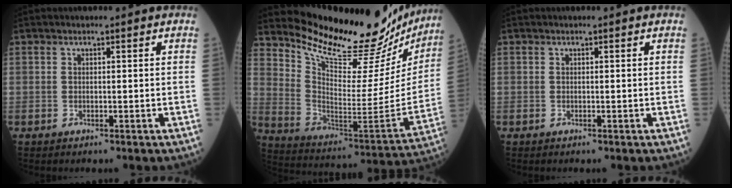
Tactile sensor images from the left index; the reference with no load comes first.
{"total": 26.7, "force": [24.7, 5.7, 8.5], "torque": [-0.139, -0.091, 0.340]}
{"total": 0.0}